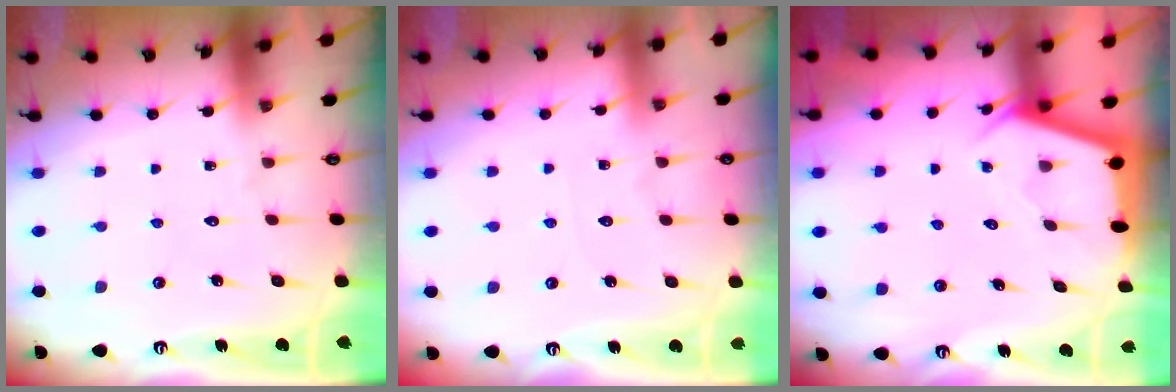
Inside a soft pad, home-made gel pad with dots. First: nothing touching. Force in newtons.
{"total": 1.6, "press": 1.5, "slide": 0.3}
{"total": 2.8, "press": 2.8, "slide": 0.4}